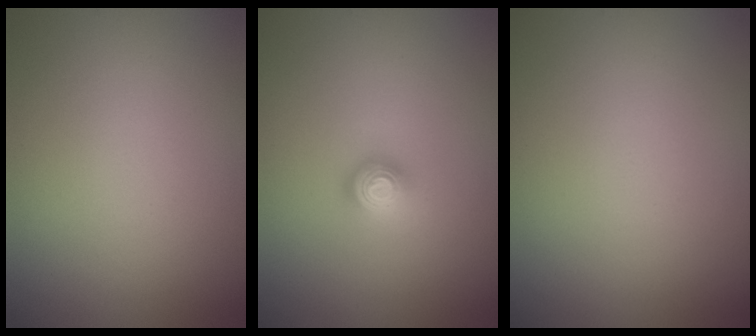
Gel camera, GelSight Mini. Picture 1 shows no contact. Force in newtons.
{"total": 1.9, "press": 1.4, "slide": 1.3}
{"total": 0.0}